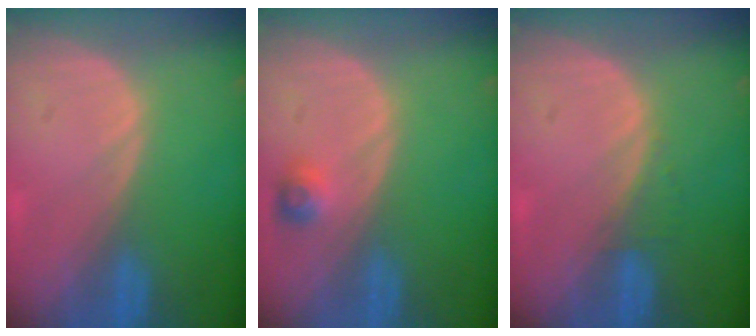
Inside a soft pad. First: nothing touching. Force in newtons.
{"total": 2.4, "press": 2.2, "slide": 0.9}
{"total": 1.2, "press": 1.1, "slide": 0.4}